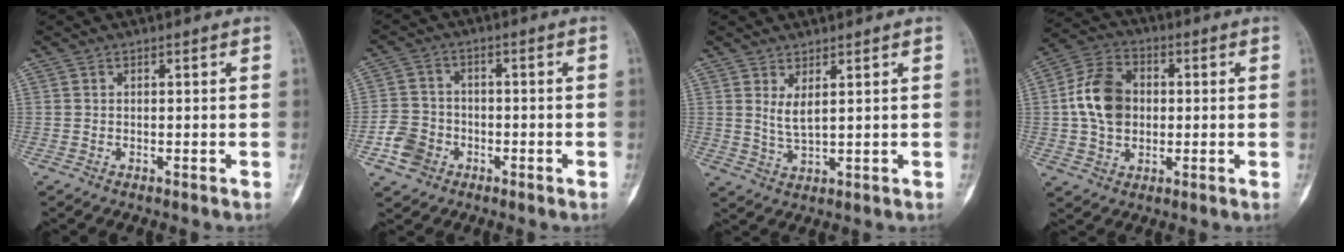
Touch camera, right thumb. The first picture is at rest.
{"total": 6.3, "force": [-3.0, 5.1, 2.2], "torque": [-0.025, 0.022, -0.056]}
{"total": 3.3, "force": [1.4, 0.9, 2.8], "torque": [-0.053, -0.019, 0.035]}
{"total": 11.5, "force": [0.4, 8.5, 7.7], "torque": [-0.121, 0.017, -0.001]}